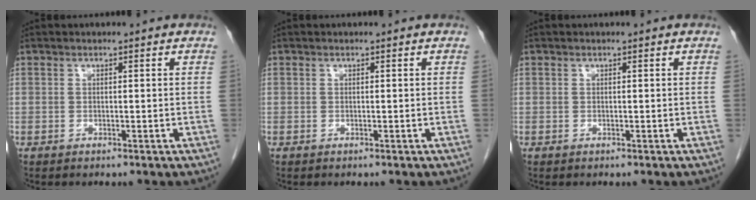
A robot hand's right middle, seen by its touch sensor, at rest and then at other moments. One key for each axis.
{"total": 0.0}
{"total": 0.0}